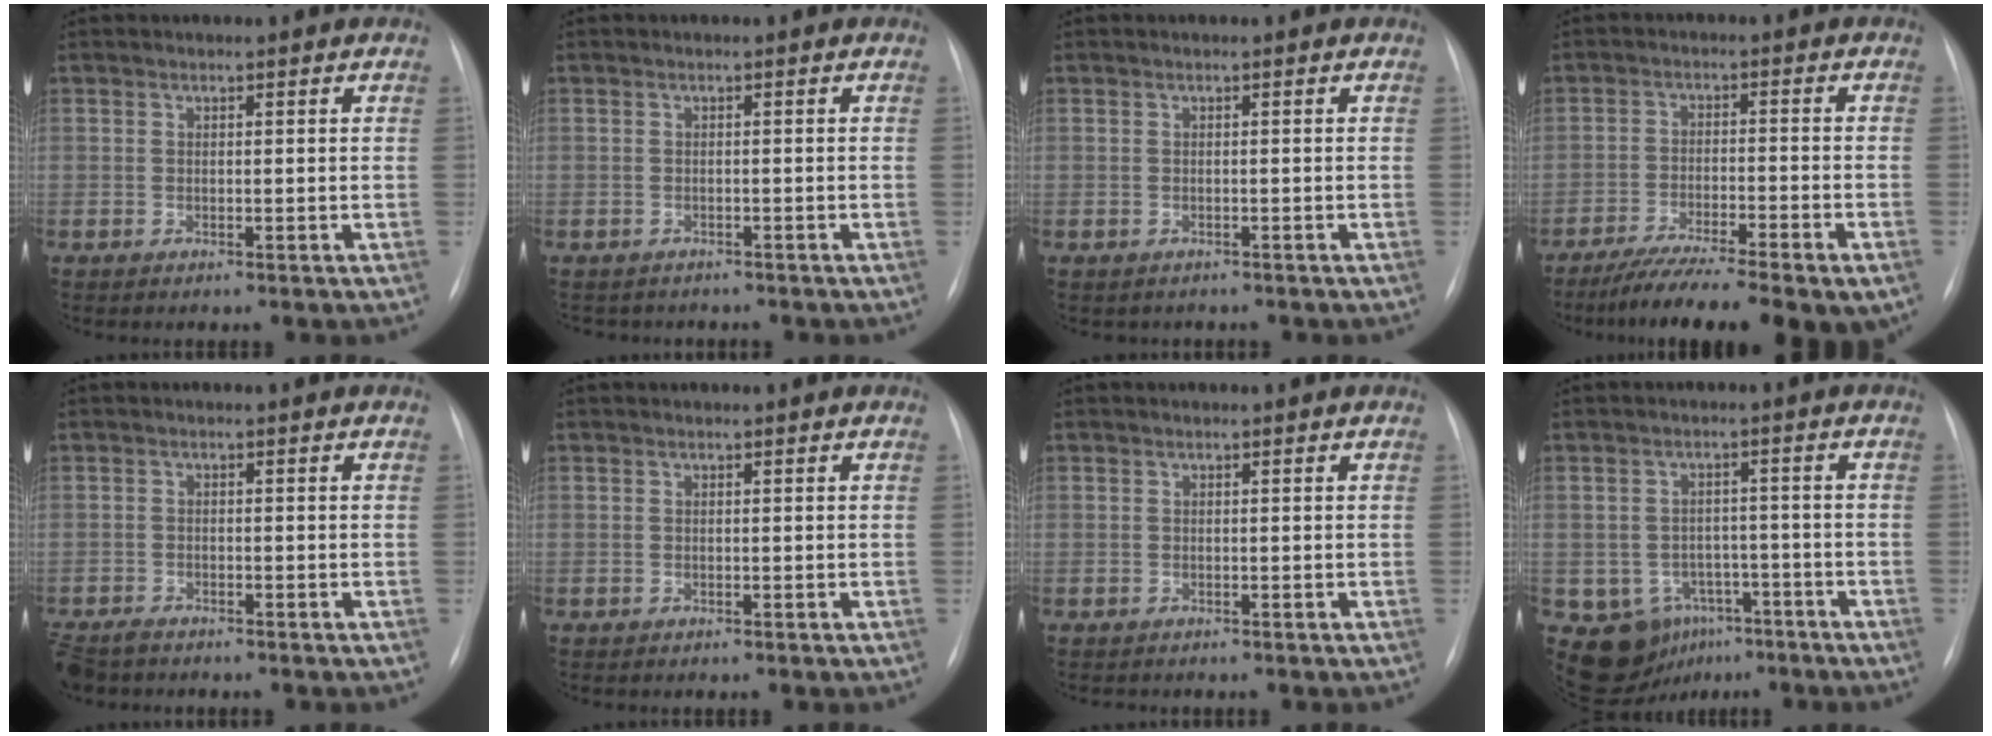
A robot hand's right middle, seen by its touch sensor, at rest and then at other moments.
{"total": 3.3, "force": [-2.9, 1.4, 0.2], "torque": [-0.005, 0.001, -0.037]}
{"total": 1.3, "force": [-1.1, 0.7, 0.0], "torque": [-0.006, 0.001, -0.013]}
{"total": 14.6, "force": [-10.7, 2.1, 9.7], "torque": [-0.137, -0.021, -0.166]}
{"total": 4.9, "force": [-4.1, 2.1, 1.7], "torque": [-0.031, -0.009, -0.071]}
{"total": 0.0}
{"total": 0.5, "force": [-0.4, 0.4, -0.1], "torque": [-0.001, 0.004, -0.008]}
{"total": 9.2, "force": [-5.2, 7.3, 2.2], "torque": [-0.034, 0.023, -0.065]}